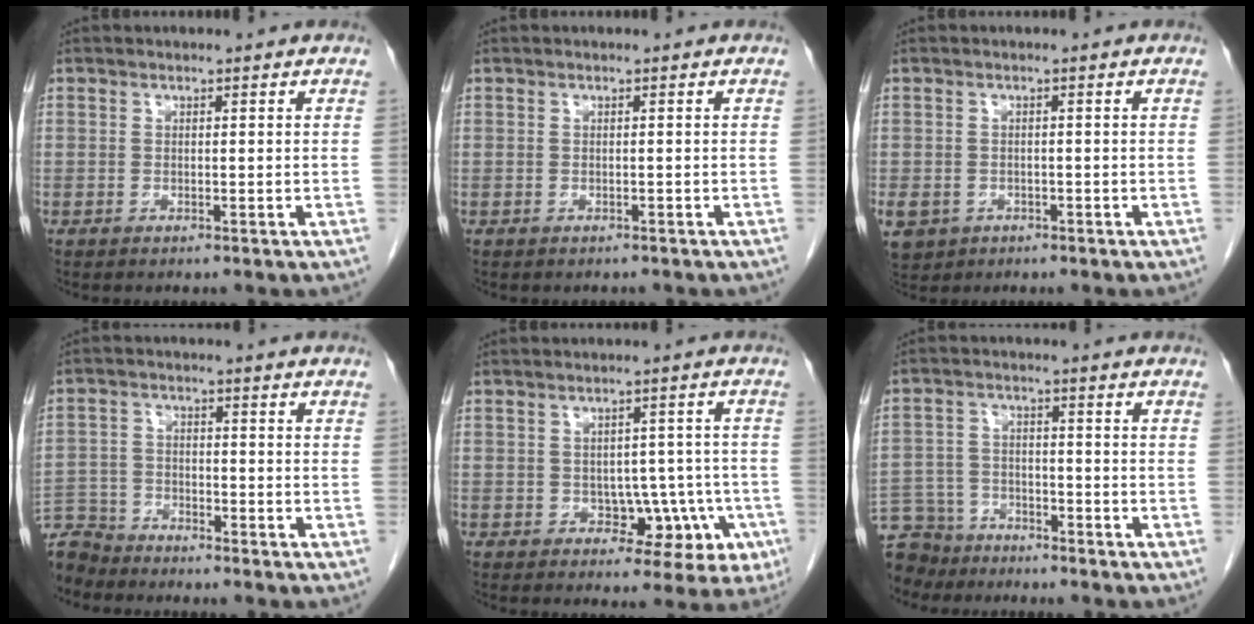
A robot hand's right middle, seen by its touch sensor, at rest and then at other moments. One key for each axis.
{"total": 0.9, "fx": -0.8, "fy": 0.4, "fz": 0.0, "tx": -0.012, "ty": -0.001, "tz": -0.012}
{"total": 10.0, "fx": -4.2, "fy": 8.4, "fz": 3.5, "tx": -0.110, "ty": -0.002, "tz": -0.056}
{"total": 7.5, "fx": -7.1, "fy": 2.3, "fz": -0.2, "tx": 0.000, "ty": 0.001, "tz": -0.142}
{"total": 6.9, "fx": -2.1, "fy": 4.7, "fz": 4.6, "tx": -0.041, "ty": 0.020, "tz": -0.016}
{"total": 11.1, "fx": -9.6, "fy": 5.4, "fz": 1.6, "tx": -0.048, "ty": 0.007, "tz": -0.164}